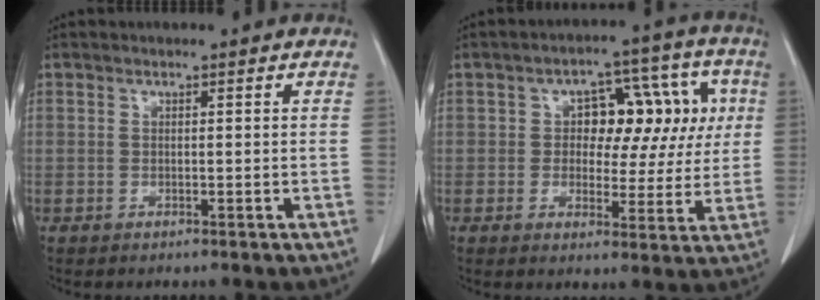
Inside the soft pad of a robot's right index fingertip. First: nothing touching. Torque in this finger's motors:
{"motor_torque": [0.54, 0.46, 0.14, 0.04]}